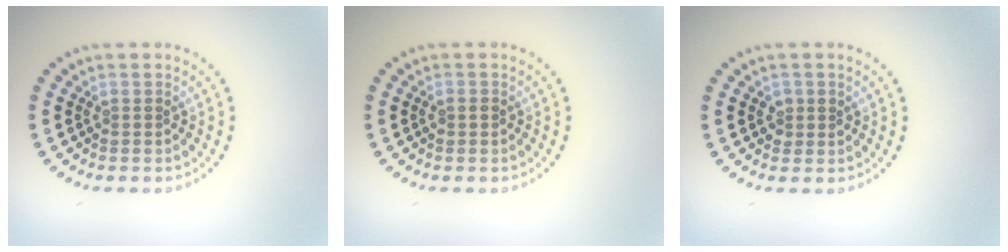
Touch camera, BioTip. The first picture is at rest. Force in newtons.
{"total": 1.0, "press": 1.0, "slide": 0.0}
{"total": 1.2, "press": 1.2, "slide": 0.3}